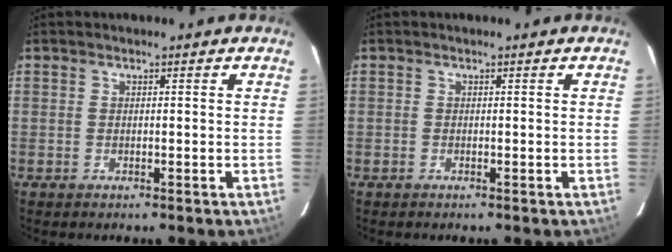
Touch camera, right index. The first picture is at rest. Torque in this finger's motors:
{"motor_torque": [0.00, 0.00, 0.00, -0.04]}